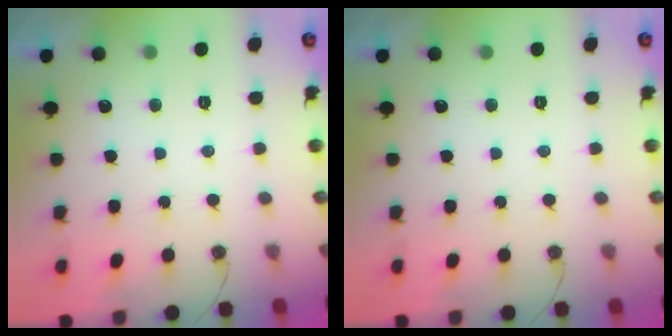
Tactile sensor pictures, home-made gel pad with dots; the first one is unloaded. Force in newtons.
{"total": 0.0}